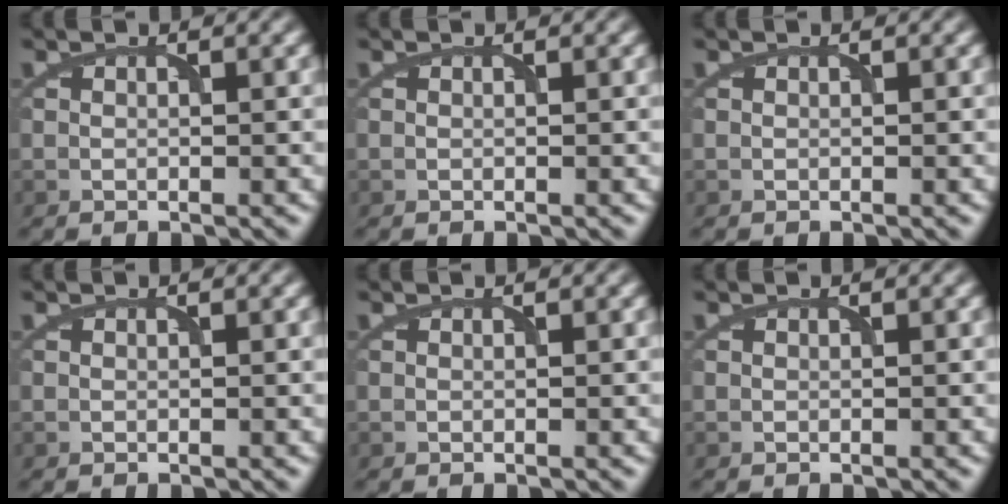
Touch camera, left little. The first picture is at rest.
{"total": 0.0}
{"total": 0.0}
{"total": 0.0}
{"total": 0.0}
{"total": 0.0}